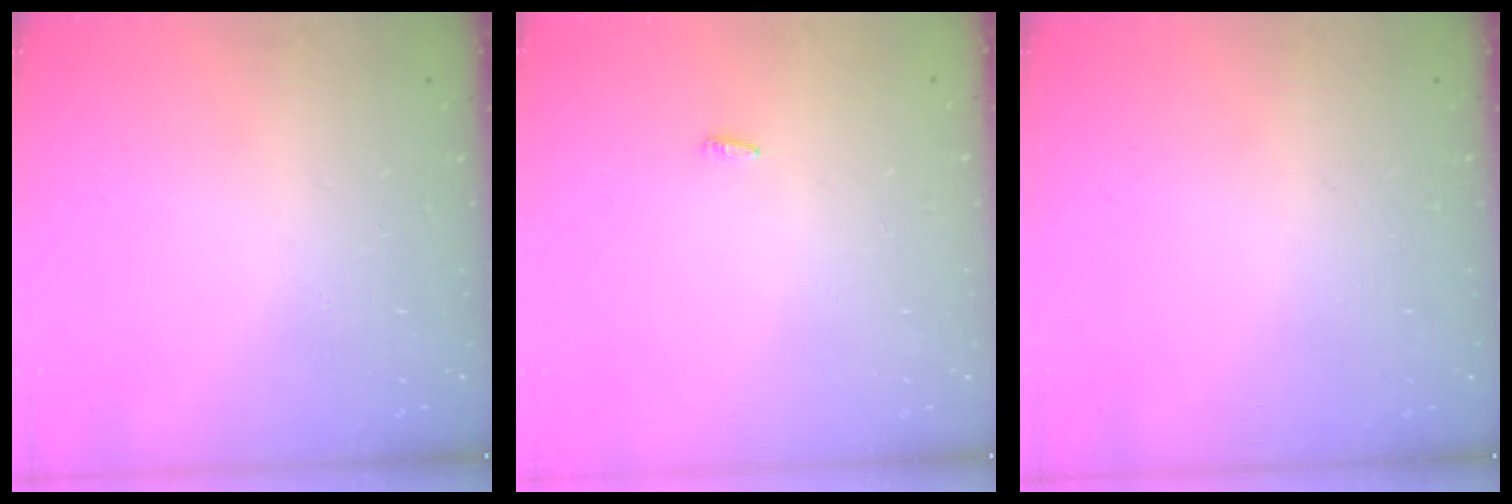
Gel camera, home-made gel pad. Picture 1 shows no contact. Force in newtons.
{"total": 1.8, "press": 1.7, "slide": 0.6}
{"total": 0.0}